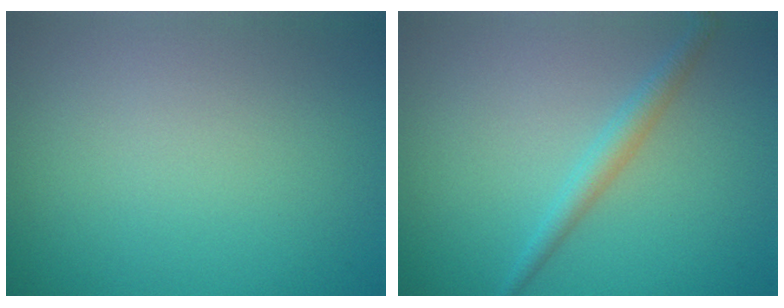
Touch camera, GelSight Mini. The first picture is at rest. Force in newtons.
{"total": 1.9, "press": 1.9, "slide": 0.1}